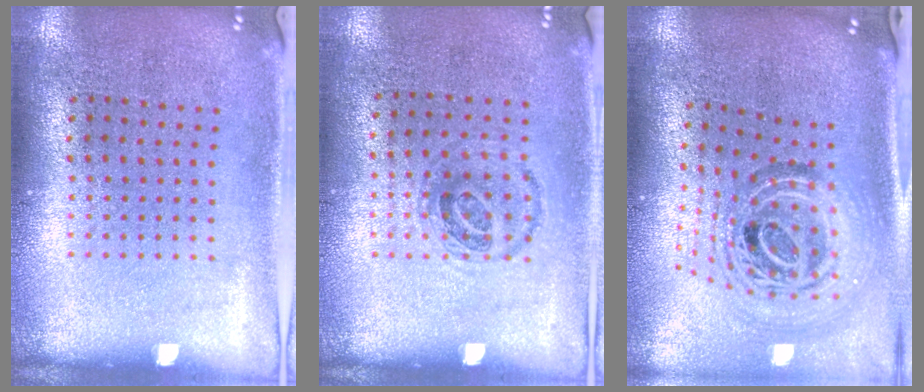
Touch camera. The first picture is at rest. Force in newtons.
{"total": 0.9, "press": 0.8, "slide": 0.5}
{"total": 2.1, "press": 1.6, "slide": 1.3}